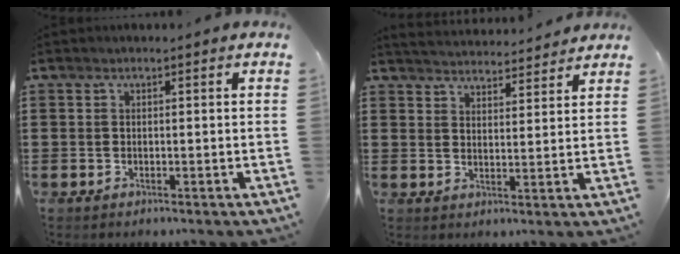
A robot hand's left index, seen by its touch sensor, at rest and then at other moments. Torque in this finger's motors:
{"motor_torque": [0.08, 0.06, 0.23, 0.02]}